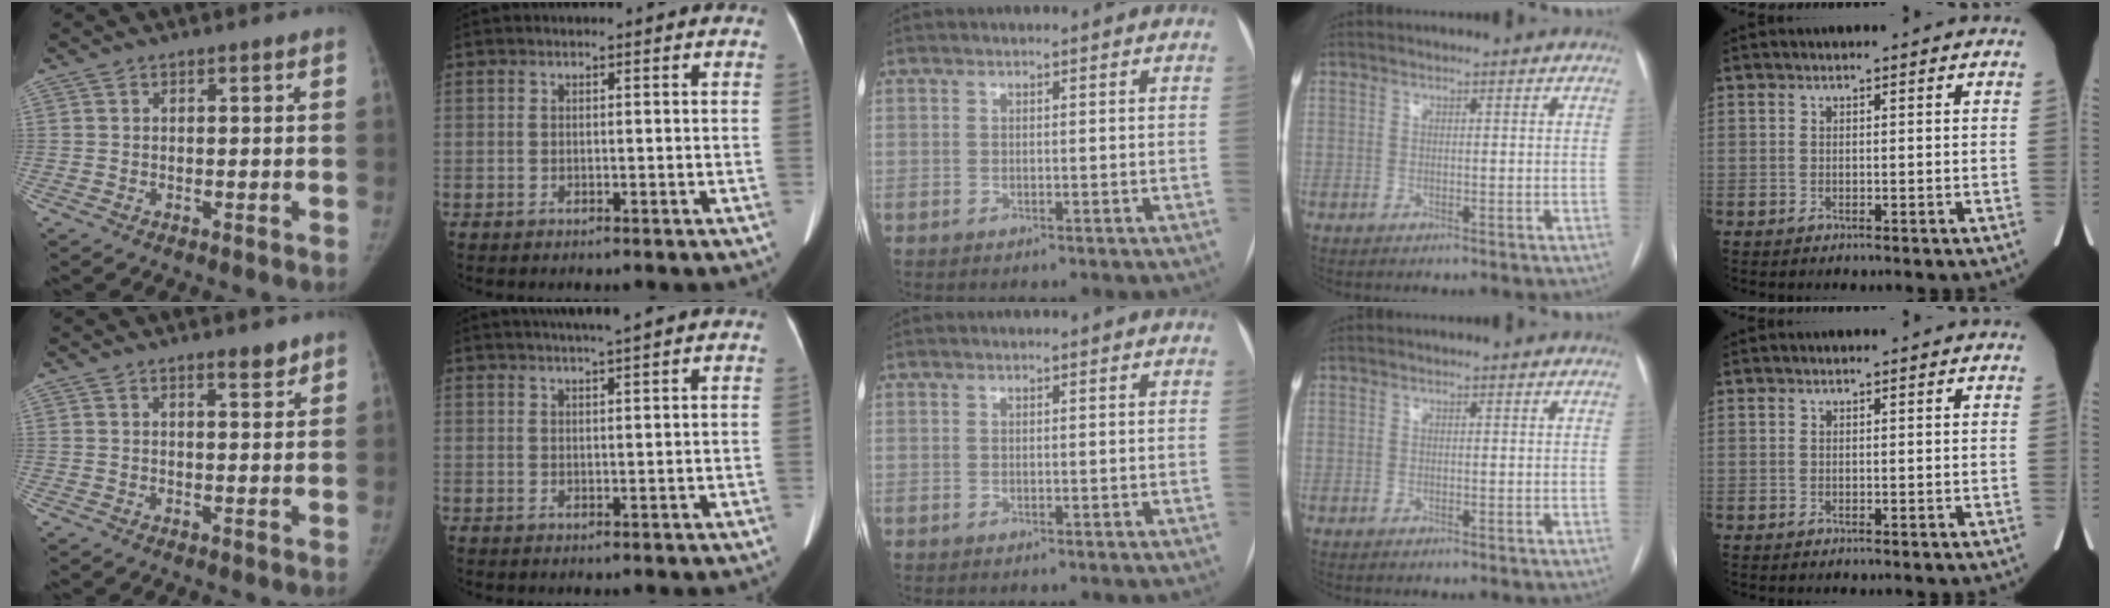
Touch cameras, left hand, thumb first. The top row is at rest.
{"thumb": {"total": 2.7, "force": [2.0, 0.7, 1.6], "torque": [-0.011, -0.015, 0.029]}, "index": {"total": 3.7, "force": [2.9, -0.7, 2.2], "torque": [-0.028, 0.014, 0.049]}}